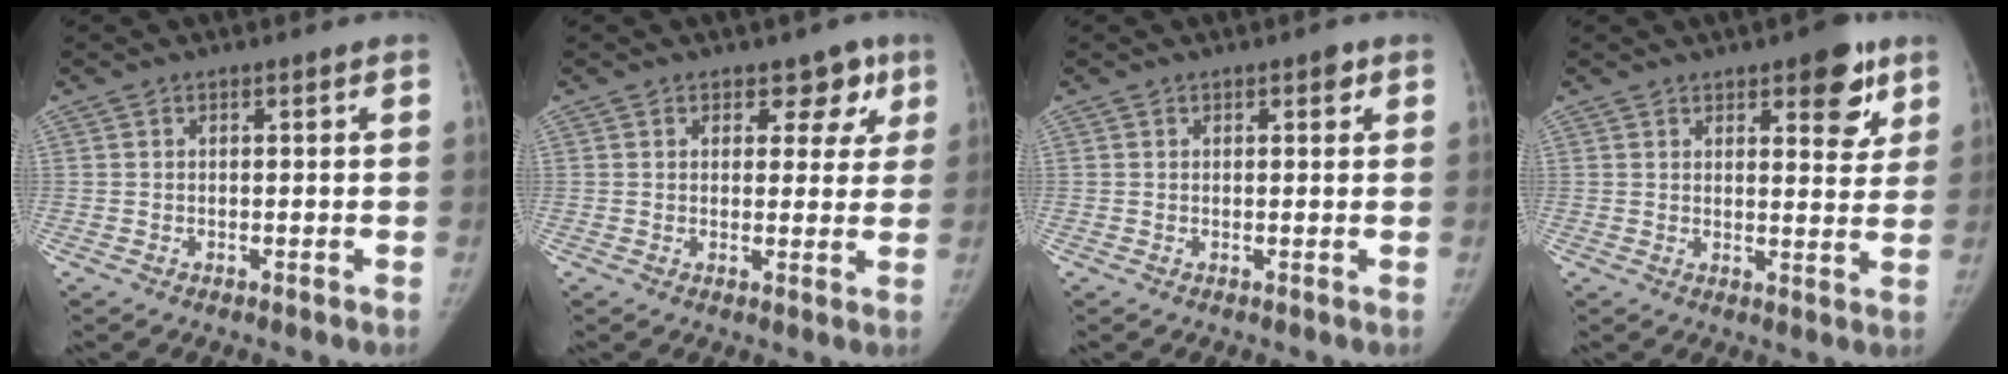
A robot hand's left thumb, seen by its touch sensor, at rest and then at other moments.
{"total": 4.3, "force": [2.2, 3.0, 2.1], "torque": [0.012, -0.006, 0.023]}
{"total": 1.4, "force": [0.7, 0.7, 1.0], "torque": [-0.006, 0.000, 0.007]}
{"total": 8.7, "force": [4.9, 3.6, 6.2], "torque": [-0.049, -0.022, 0.060]}